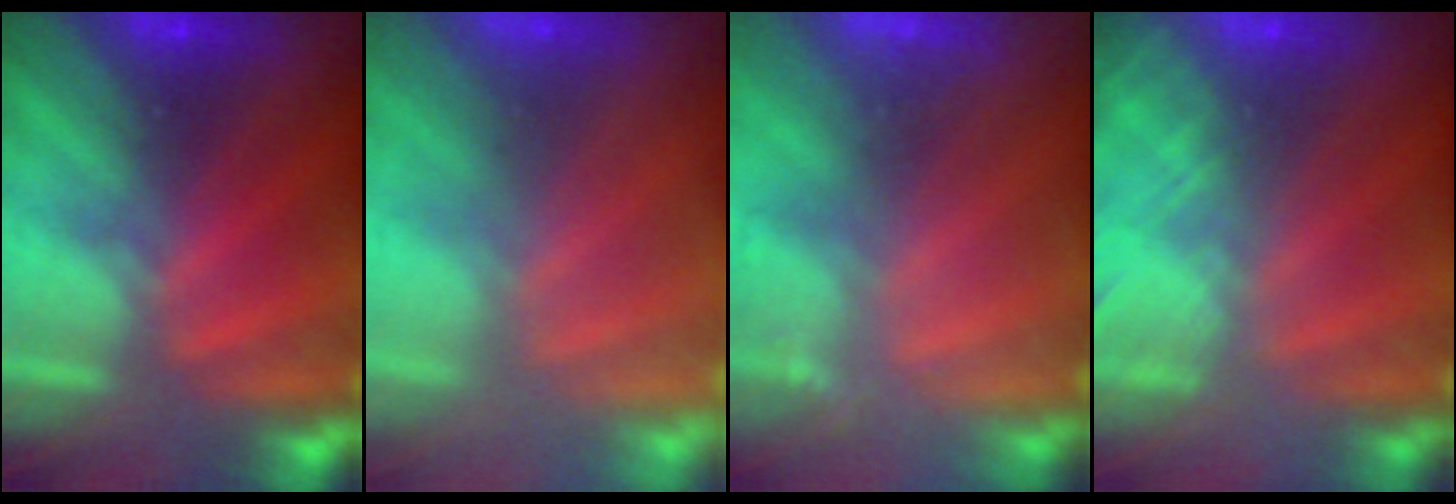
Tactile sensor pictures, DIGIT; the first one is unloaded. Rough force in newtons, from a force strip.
{"total": 9.0}
{"total": 2.6}
{"total": 6.1}